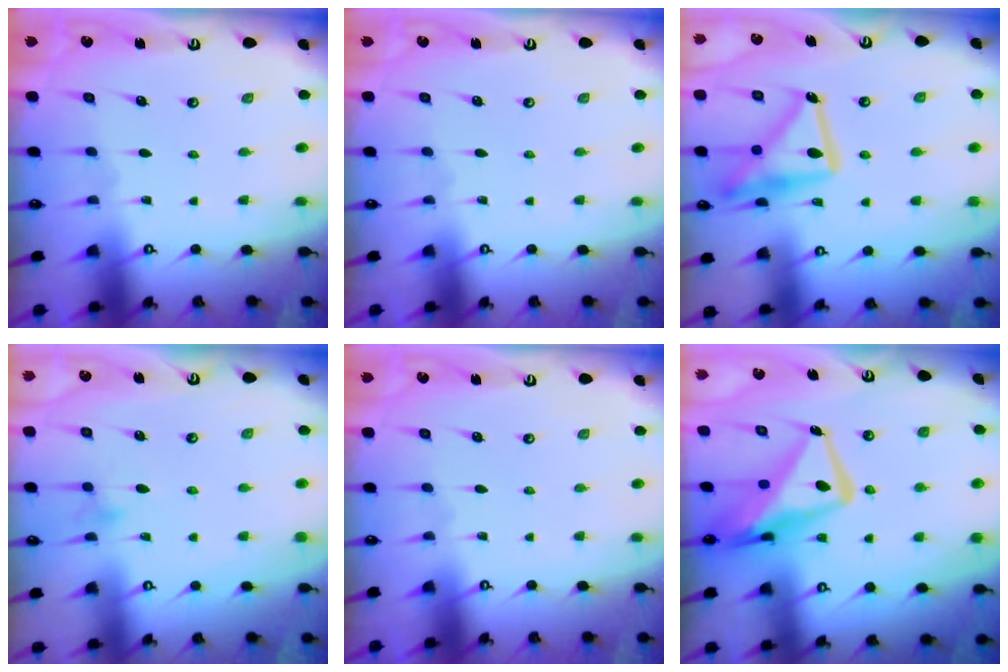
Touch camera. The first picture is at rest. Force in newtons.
{"total": 0.0}
{"total": 19.0, "press": 19.0, "slide": 1.4}
{"total": 7.4, "press": 7.4, "slide": 0.4}
{"total": 0.0}
{"total": 14.7, "press": 14.5, "slide": 2.3}